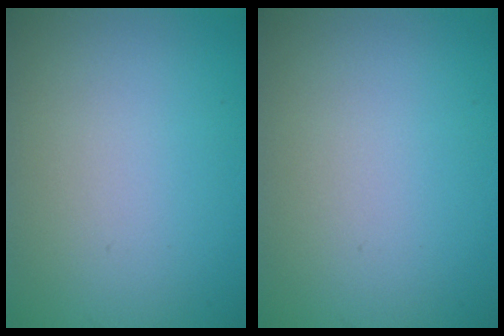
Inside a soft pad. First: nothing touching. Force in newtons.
{"total": 0.0}